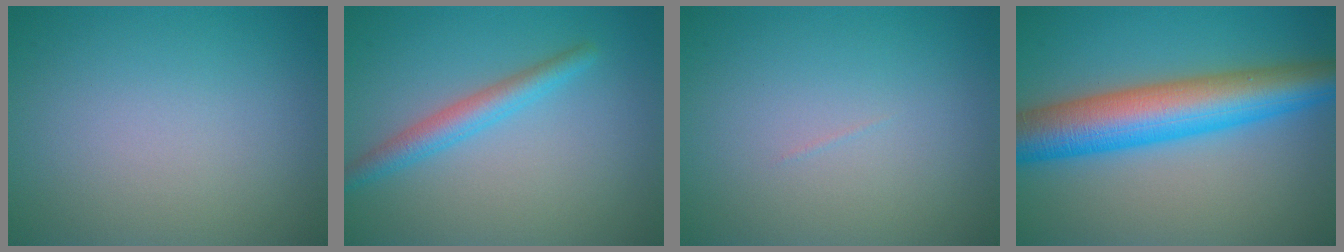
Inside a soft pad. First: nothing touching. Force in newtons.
{"total": 2.7, "press": 2.7, "slide": 0.1}
{"total": 0.0}
{"total": 9.6, "press": 9.6, "slide": 0.1}